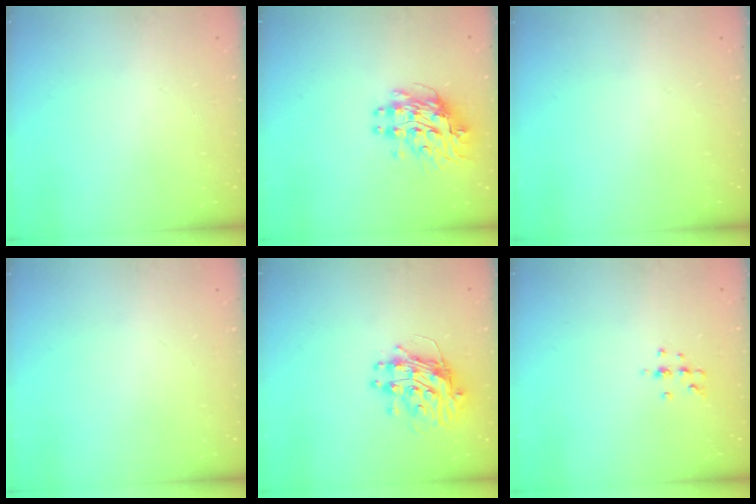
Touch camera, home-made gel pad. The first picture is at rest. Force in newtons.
{"total": 9.8, "press": 9.7, "slide": 0.8}
{"total": 0.0}
{"total": 0.0}
{"total": 12.0, "press": 11.9, "slide": 1.2}
{"total": 5.4, "press": 5.2, "slide": 1.4}